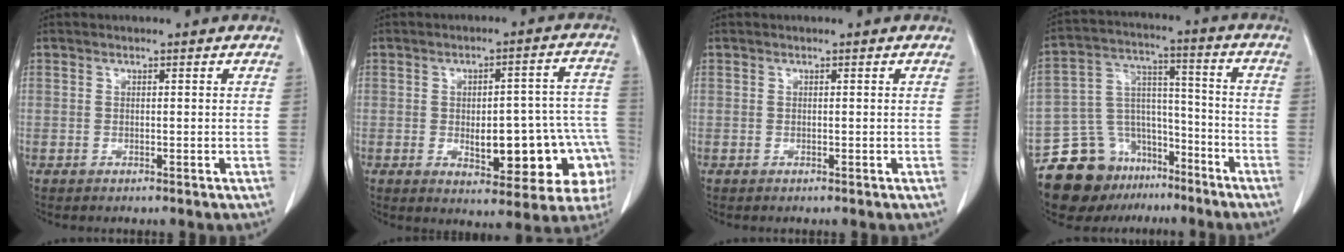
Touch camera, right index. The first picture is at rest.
{"total": 16.6, "force": [-4.3, 6.5, 14.6], "torque": [-0.114, 0.040, -0.035]}
{"total": 0.0}
{"total": 14.7, "force": [-11.0, 8.9, 3.9], "torque": [-0.066, 0.067, -0.184]}